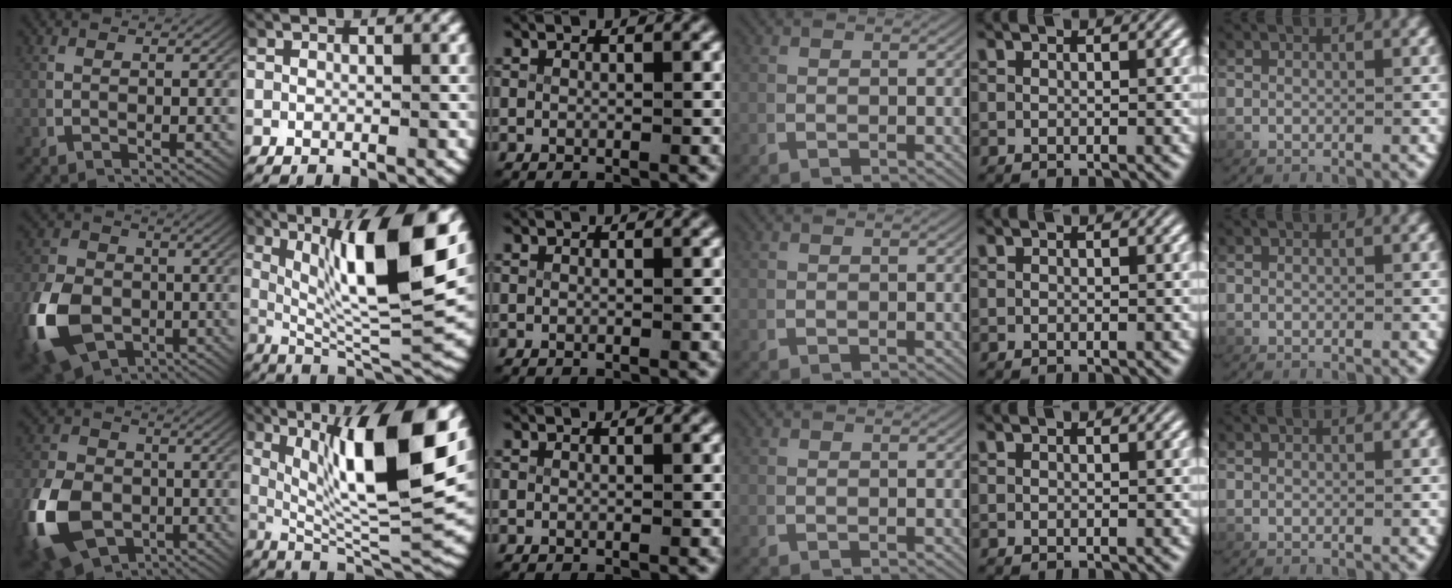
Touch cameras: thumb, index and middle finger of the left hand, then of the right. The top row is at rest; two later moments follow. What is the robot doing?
{"motion": "lift_and_place", "object": "scissors"}